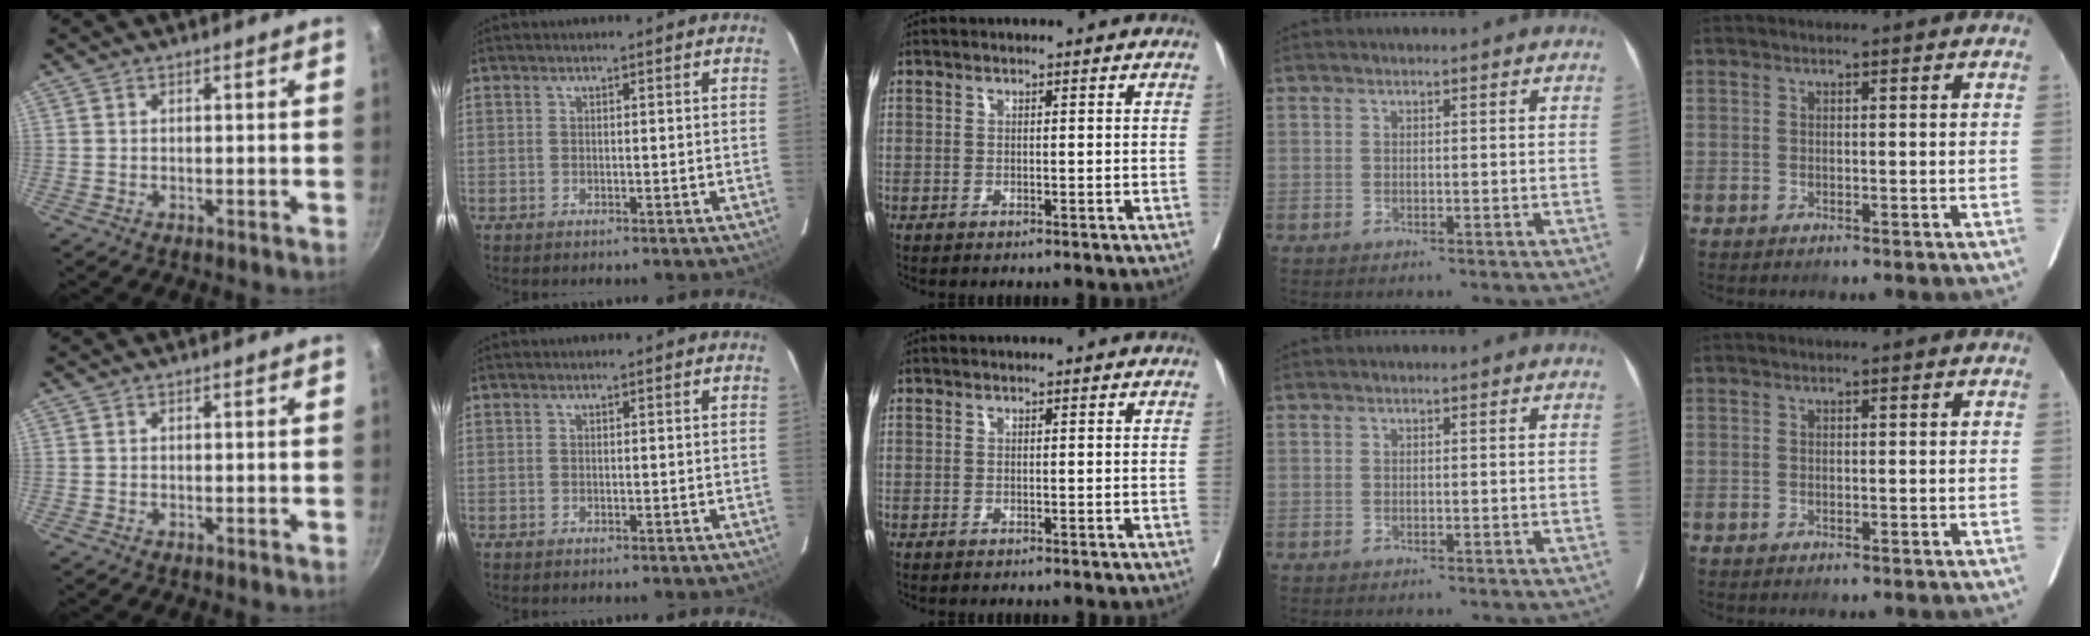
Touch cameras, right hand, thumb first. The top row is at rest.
{}